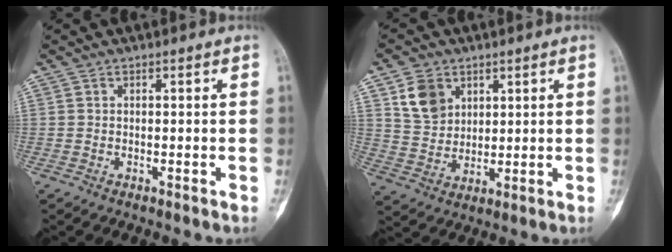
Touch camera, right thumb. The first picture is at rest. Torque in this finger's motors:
{"motor_torque": [-0.60, 1.02, -0.07, 0.05, 0.01]}